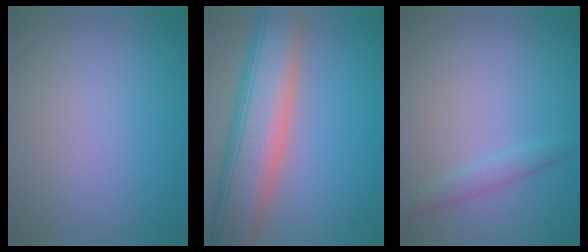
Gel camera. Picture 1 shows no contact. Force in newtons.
{"total": 10.0, "press": 10.0, "slide": 0.7}
{"total": 1.3, "press": 1.3, "slide": 0.1}